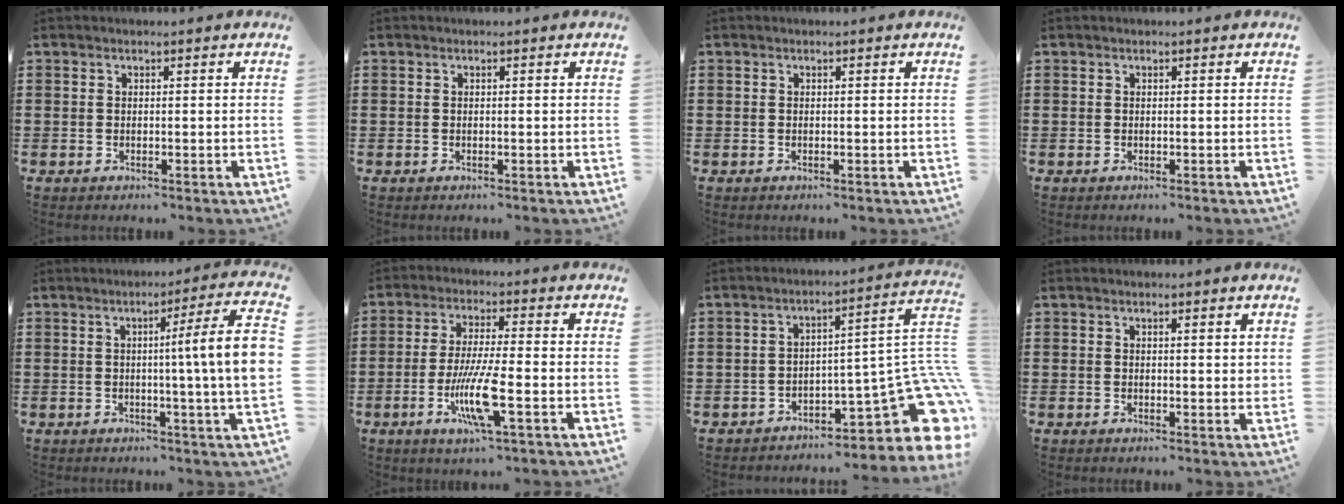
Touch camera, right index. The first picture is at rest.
{"total": 0.0}
{"total": 0.0}
{"total": 0.0}
{"total": 9.3, "force": [0.4, -0.7, 9.2], "torque": [-0.150, -0.015, -0.001]}
{"total": 8.9, "force": [-3.0, 1.3, 8.3], "torque": [-0.169, -0.016, -0.058]}
{"total": 11.2, "force": [-4.5, 4.3, 9.3], "torque": [-0.126, -0.005, -0.072]}
{"total": 0.9, "force": [0.6, 0.2, 0.7], "torque": [-0.014, 0.002, 0.010]}